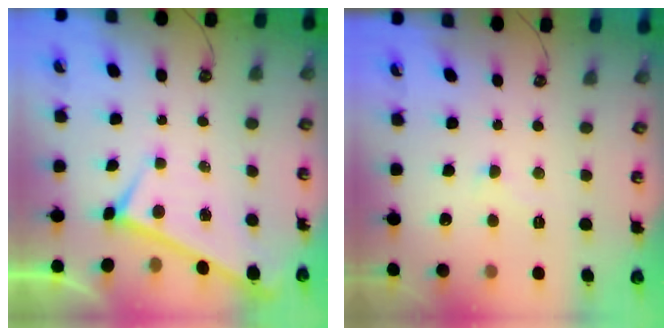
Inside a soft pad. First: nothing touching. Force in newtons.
{"total": 3.9, "press": 3.9, "slide": 0.5}